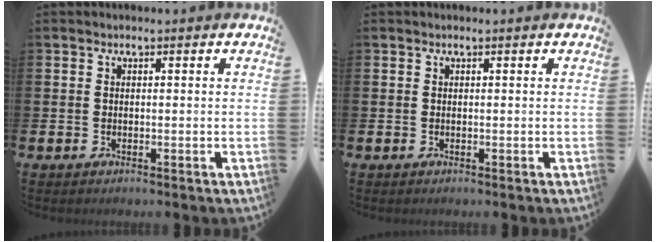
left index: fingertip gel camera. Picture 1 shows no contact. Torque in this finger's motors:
{"motor_torque": [-0.01, 0.01, 0.00, -0.01]}